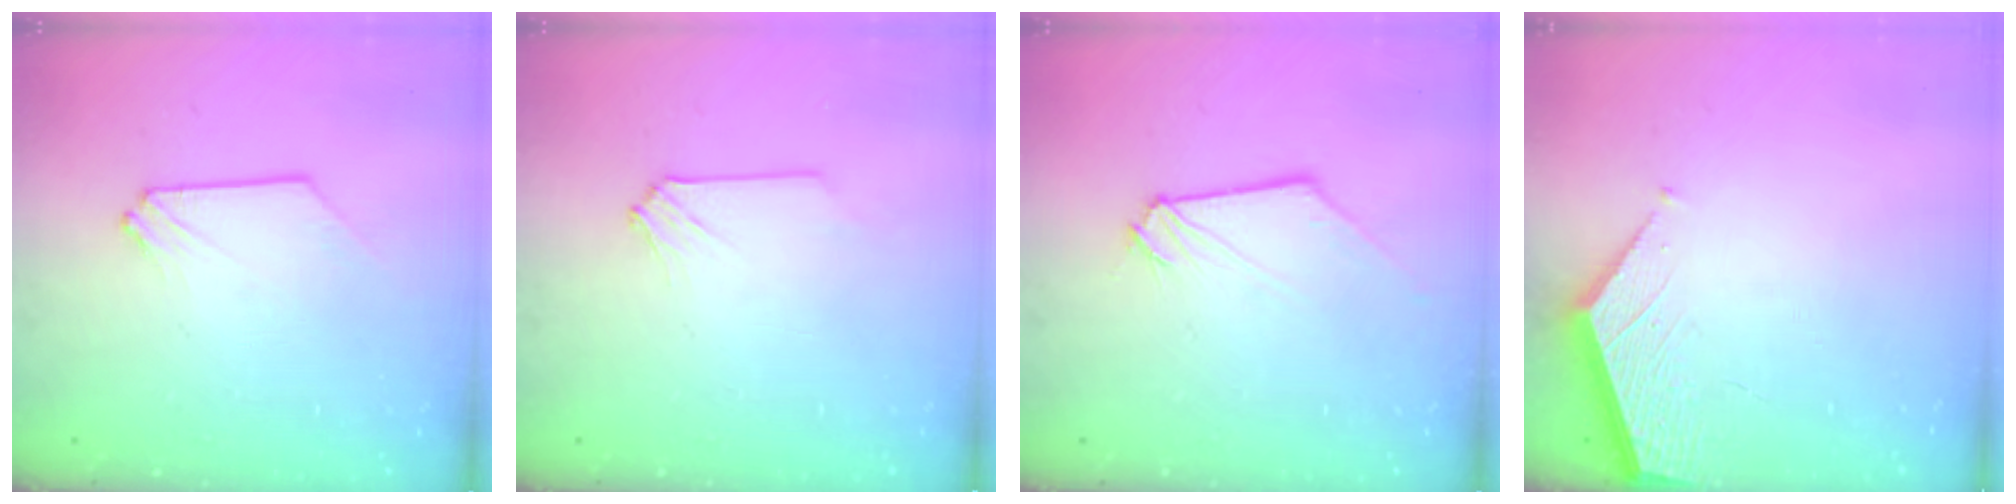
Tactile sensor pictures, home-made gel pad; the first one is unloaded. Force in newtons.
{"total": 0.0}
{"total": 0.9, "press": 0.9, "slide": 0.2}
{"total": 1.9, "press": 1.9, "slide": 0.2}